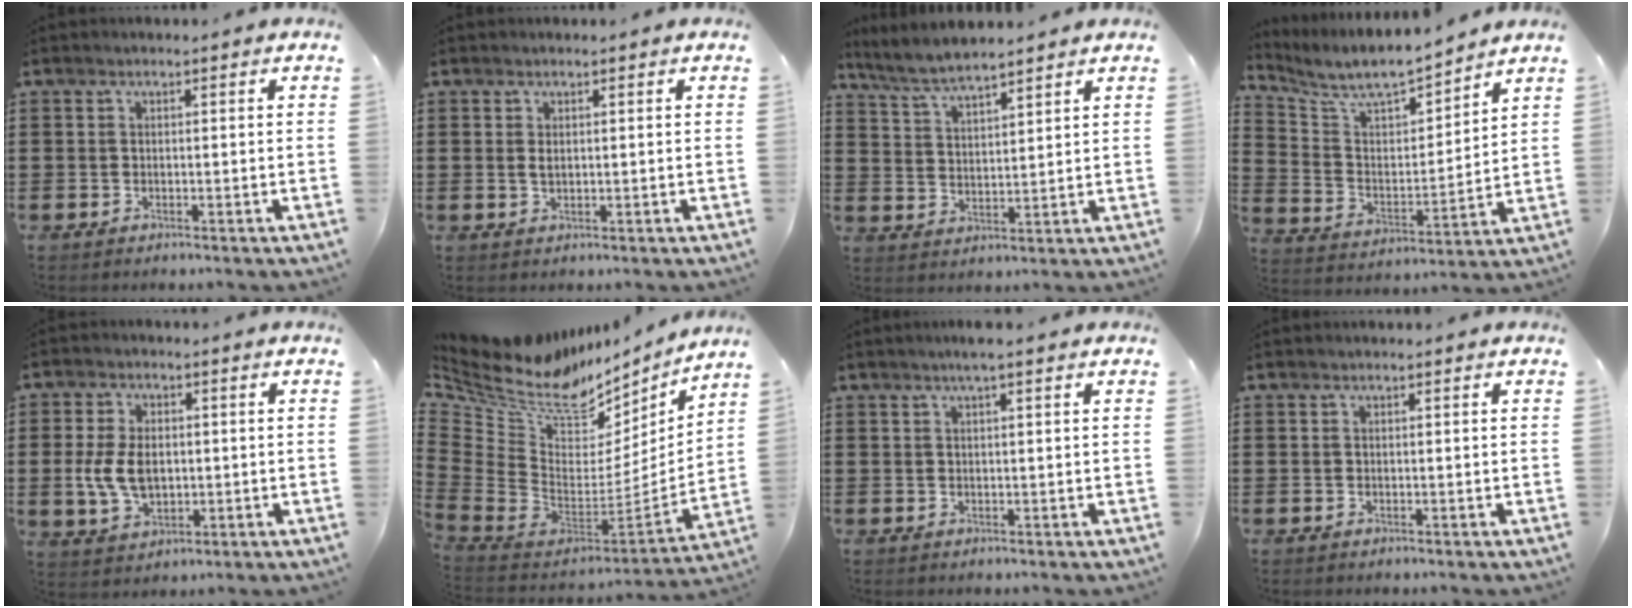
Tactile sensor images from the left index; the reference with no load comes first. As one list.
[{"total": 1.1, "force": [0.4, 0.5, 1.0], "torque": [-0.021, 0.003, 0.006]}, {"total": 5.2, "force": [4.8, 0.4, 1.9], "torque": [-0.054, -0.016, 0.085]}, {"total": 7.2, "force": [6.6, 1.3, 2.8], "torque": [-0.086, -0.048, 0.109]}, {"total": 7.0, "force": [-0.2, 4.5, 5.4], "torque": [-0.123, 0.001, -0.011]}, {"total": 8.4, "force": [5.8, 4.7, 3.9], "torque": [-0.120, -0.057, 0.099]}, {"total": 2.0, "force": [1.3, -0.1, 1.5], "torque": [-0.030, 0.001, 0.023]}, {"total": 0.0}]